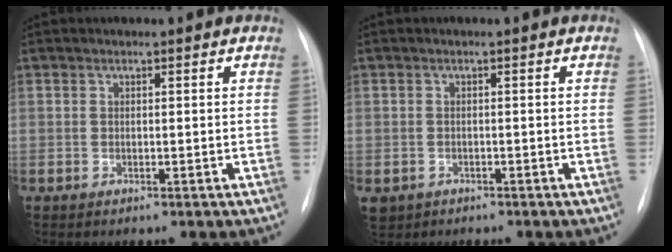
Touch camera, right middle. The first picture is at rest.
{"total": 3.5, "force": [-2.1, 2.8, 0.6], "torque": [-0.011, -0.001, -0.032]}